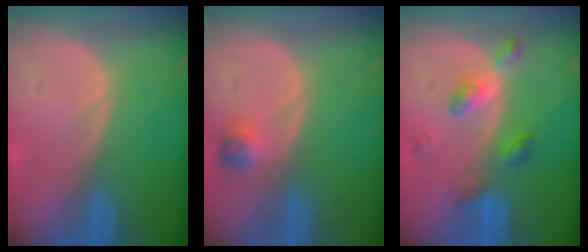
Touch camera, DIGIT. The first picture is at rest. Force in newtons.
{"total": 2.5, "press": 2.3, "slide": 1.0}
{"total": 4.5, "press": 4.5, "slide": 0.0}